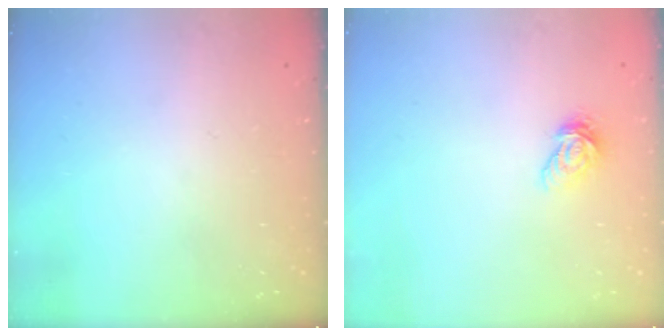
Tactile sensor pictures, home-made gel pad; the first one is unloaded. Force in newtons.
{"total": 6.0, "press": 5.9, "slide": 0.5}